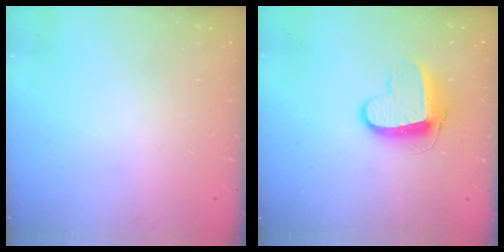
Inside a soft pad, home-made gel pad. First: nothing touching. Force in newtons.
{"total": 10.0, "press": 10.0, "slide": 0.5}